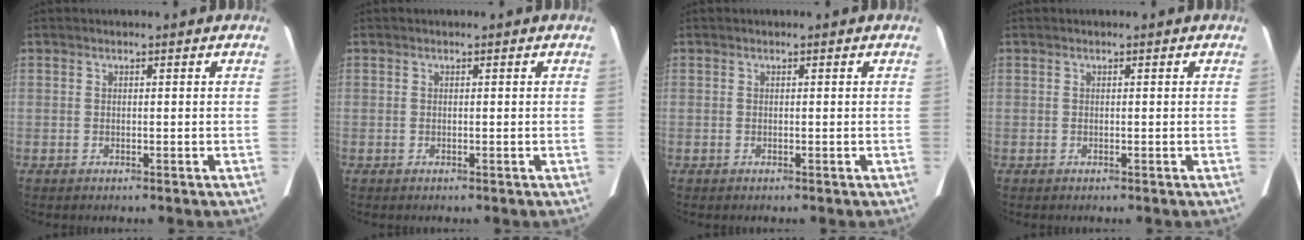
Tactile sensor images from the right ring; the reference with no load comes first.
{"total": 0.0}
{"total": 0.0}
{"total": 0.0}